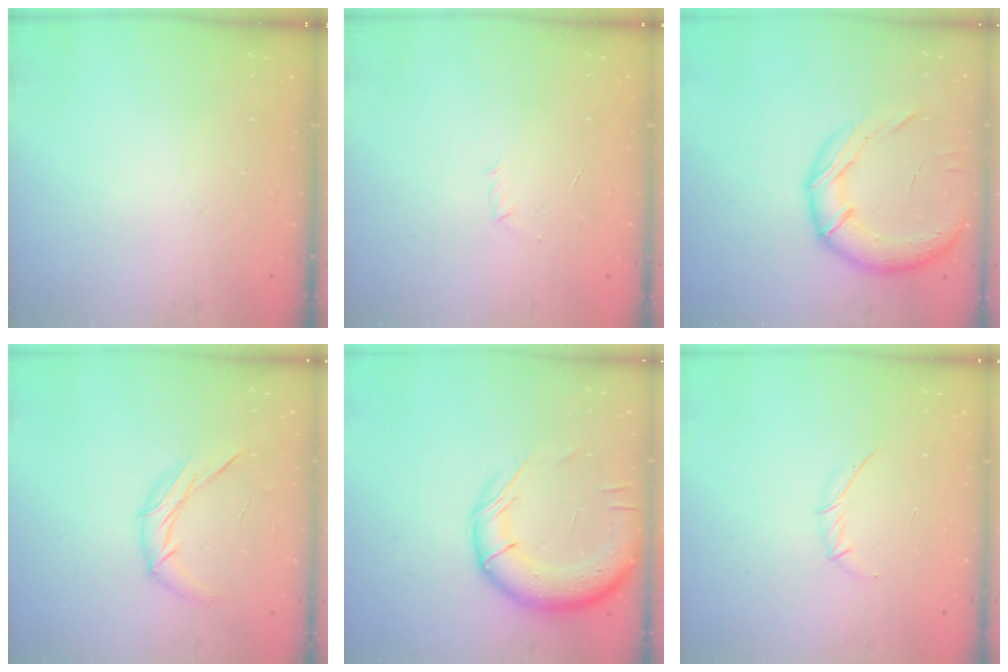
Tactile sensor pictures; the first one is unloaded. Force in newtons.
{"total": 2.9, "press": 2.8, "slide": 0.7}
{"total": 17.2, "press": 16.9, "slide": 3.1}
{"total": 8.8, "press": 8.8, "slide": 0.4}
{"total": 15.7, "press": 15.3, "slide": 3.2}
{"total": 3.9, "press": 3.8, "slide": 0.8}